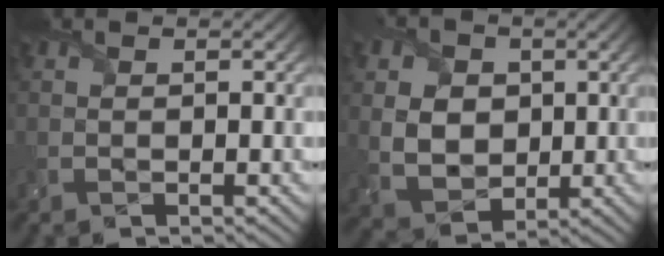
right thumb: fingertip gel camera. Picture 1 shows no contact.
{"total": 7.5, "force": [1.1, 6.1, 4.2], "torque": [-0.124, 0.000, 0.013]}